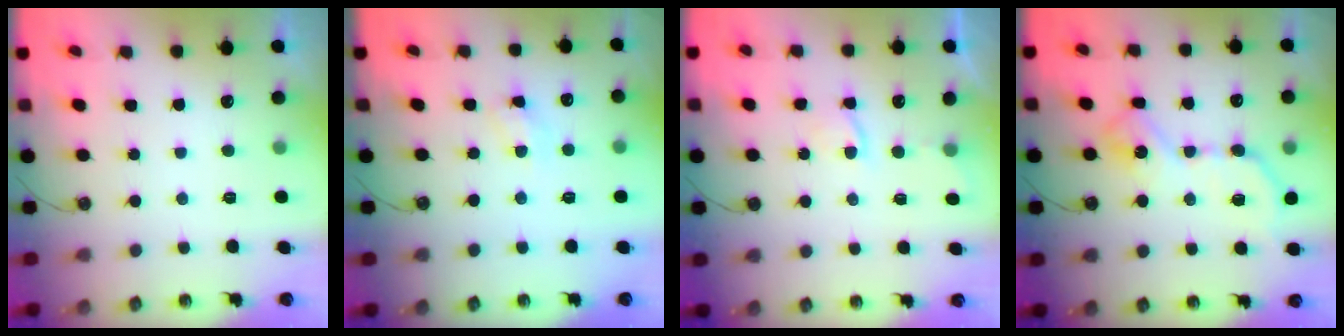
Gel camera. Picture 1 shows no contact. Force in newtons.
{"total": 4.1, "press": 4.1, "slide": 0.5}
{"total": 2.5, "press": 2.5, "slide": 0.5}
{"total": 12.6, "press": 12.6, "slide": 0.4}